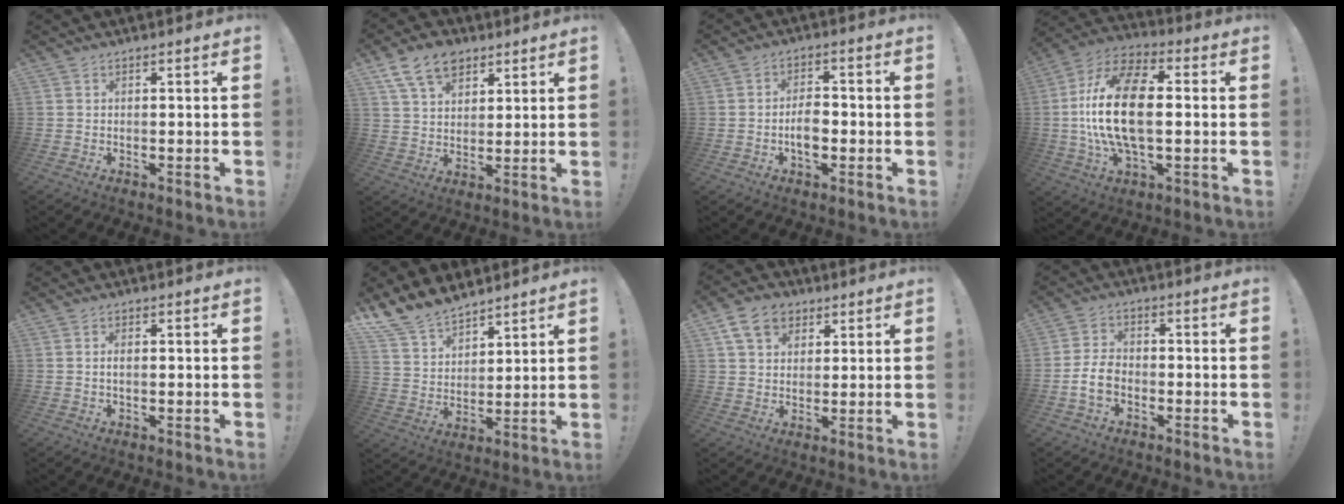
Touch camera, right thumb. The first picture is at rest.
{"total": 12.2, "force": [7.2, 7.9, 5.8], "torque": [-0.098, -0.029, 0.138]}
{"total": 6.3, "force": [-1.7, 4.4, 4.2], "torque": [-0.056, 0.008, -0.033]}
{"total": 21.2, "force": [-0.2, 10.6, 18.3], "torque": [-0.359, 0.005, -0.006]}
{"total": 1.7, "force": [-0.1, 0.8, 1.4], "torque": [-0.023, 0.002, -0.004]}
{"total": 11.7, "force": [10.2, 5.3, 2.4], "torque": [-0.060, -0.074, 0.200]}
{"total": 10.4, "force": [5.1, 7.6, 4.8], "torque": [-0.074, -0.013, 0.100]}
{"total": 7.0, "force": [-2.7, 4.4, 4.8], "torque": [-0.096, 0.007, -0.046]}